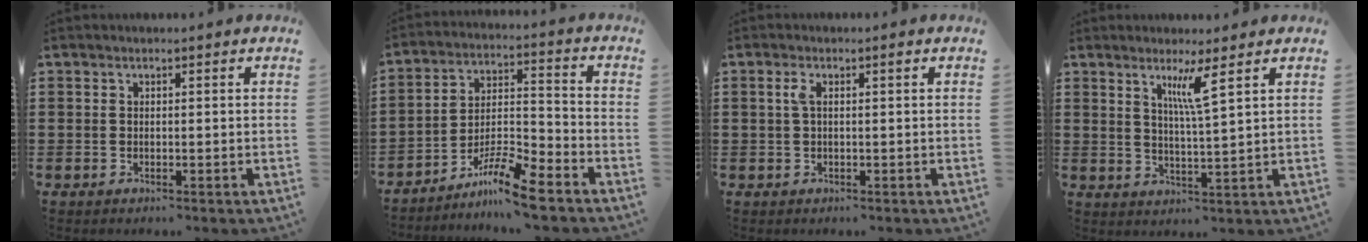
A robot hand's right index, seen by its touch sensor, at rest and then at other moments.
{"total": 8.4, "force": [-7.1, 0.6, 4.4], "torque": [-0.081, 0.009, -0.135]}
{"total": 2.2, "force": [0.5, 0.5, 2.1], "torque": [-0.041, 0.003, 0.005]}
{"total": 4.7, "force": [2.7, -0.7, 3.8], "torque": [-0.074, -0.008, 0.042]}